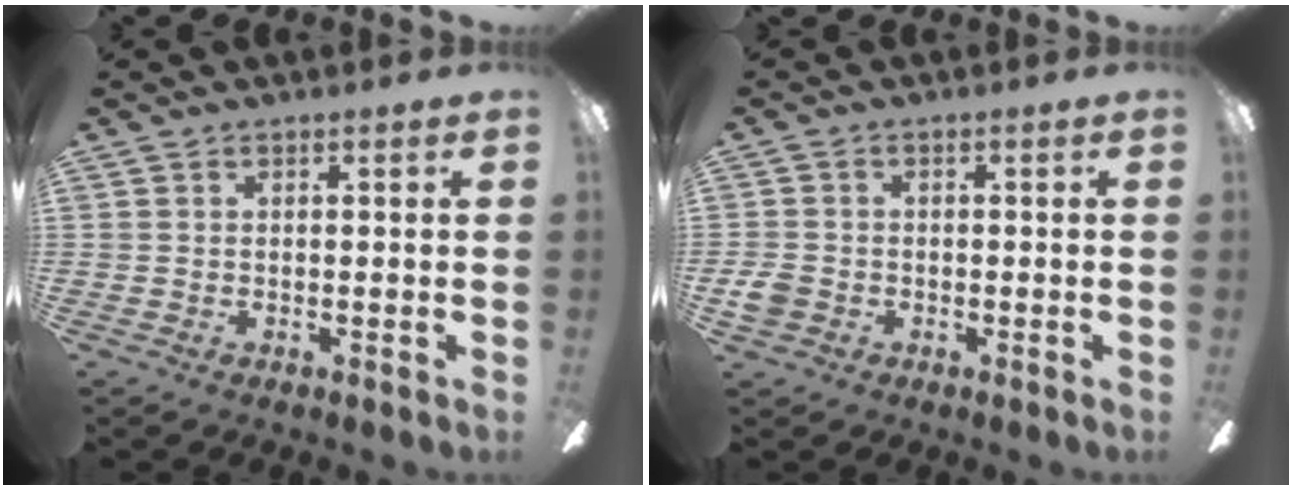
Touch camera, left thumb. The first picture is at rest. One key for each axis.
{"total": 3.4, "fx": -1.2, "fy": 2.7, "fz": 1.7, "tx": -0.032, "ty": 0.007, "tz": -0.022}